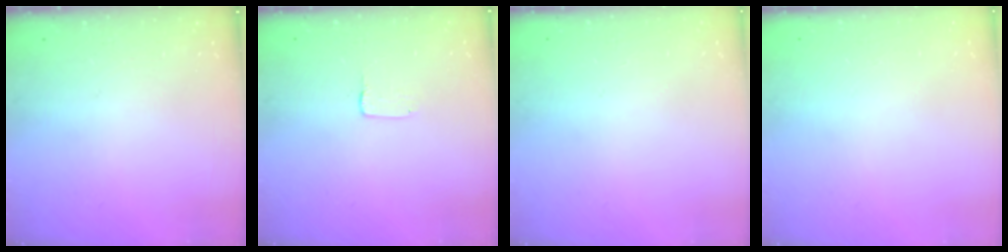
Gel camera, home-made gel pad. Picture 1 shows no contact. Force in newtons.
{"total": 1.0, "press": 1.0, "slide": 0.1}
{"total": 0.0}
{"total": 0.0}